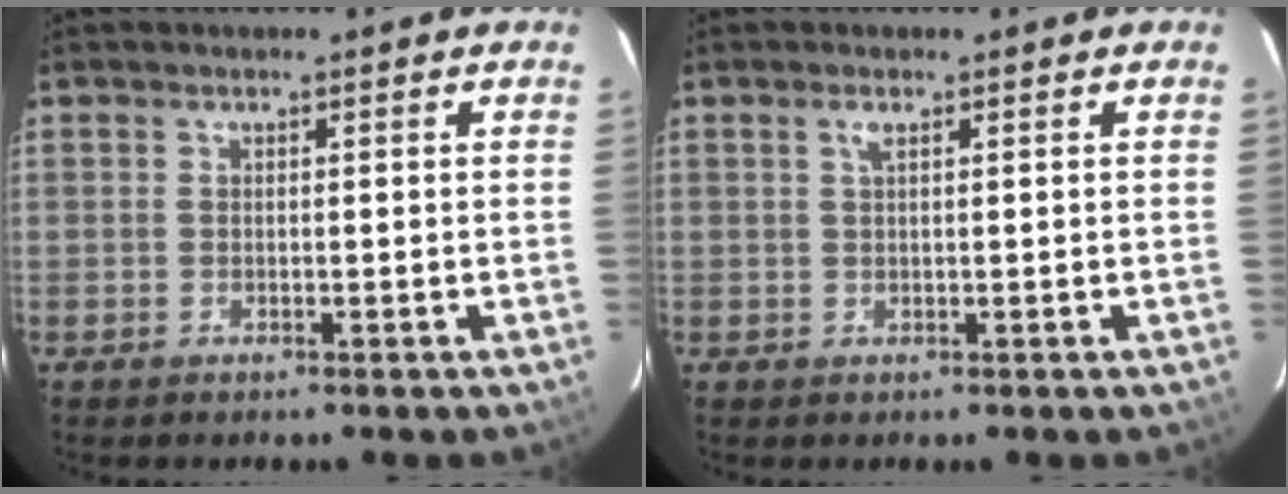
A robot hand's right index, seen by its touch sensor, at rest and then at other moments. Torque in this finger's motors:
{"motor_torque": [0.13, -0.05, 0.09, 0.03]}